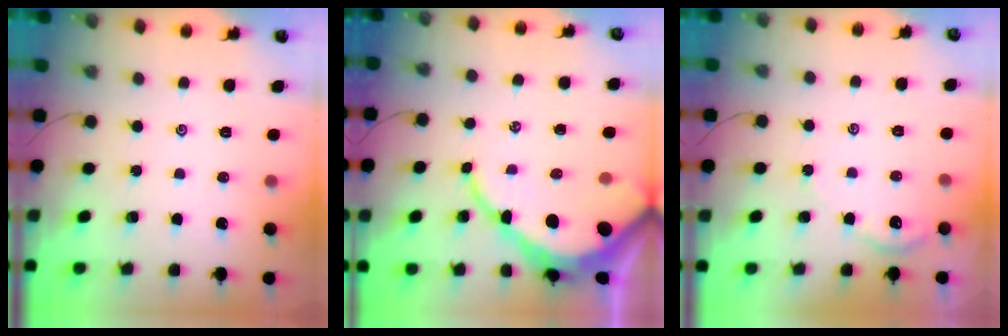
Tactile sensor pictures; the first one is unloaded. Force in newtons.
{"total": 11.7, "press": 11.6, "slide": 1.4}
{"total": 2.4, "press": 2.4, "slide": 0.3}